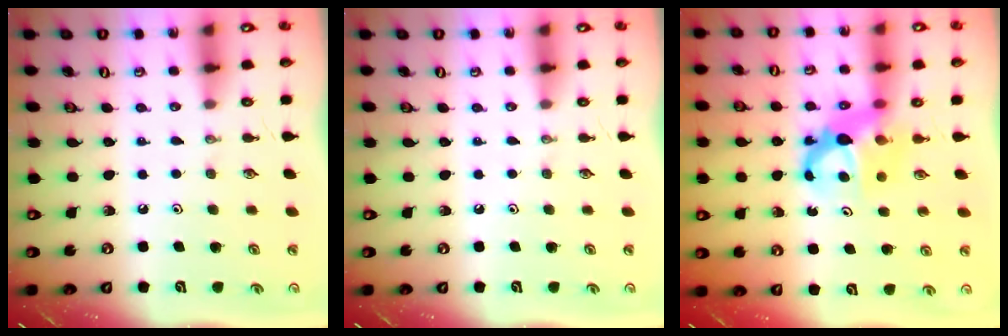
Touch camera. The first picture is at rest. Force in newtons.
{"total": 0.0}
{"total": 6.6, "press": 6.6, "slide": 0.5}